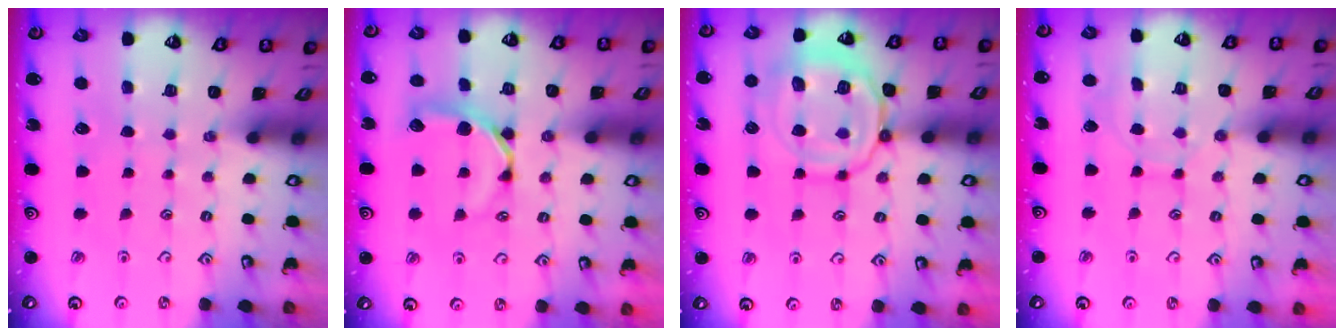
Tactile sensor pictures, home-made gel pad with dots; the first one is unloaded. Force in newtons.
{"total": 8.9, "press": 8.9, "slide": 0.9}
{"total": 14.8, "press": 14.8, "slide": 1.2}
{"total": 8.5, "press": 8.4, "slide": 0.7}